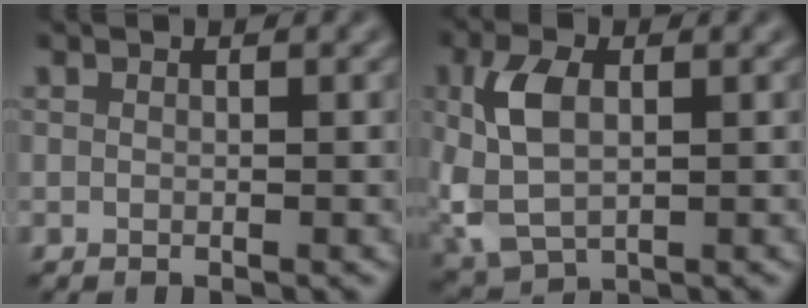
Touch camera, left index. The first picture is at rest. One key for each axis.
{"total": 6.0, "fx": 0.6, "fy": 3.7, "fz": 4.6, "tx": -0.111, "ty": 0.001, "tz": 0.012}